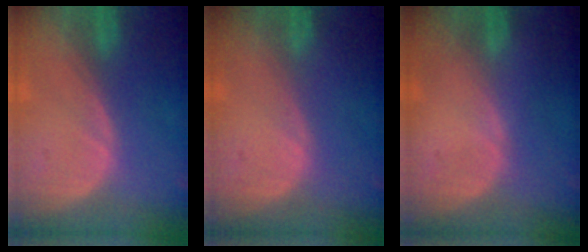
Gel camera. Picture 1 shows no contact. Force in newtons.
{"total": 0.0}
{"total": 0.0}